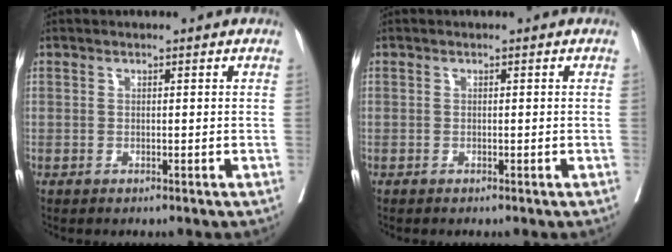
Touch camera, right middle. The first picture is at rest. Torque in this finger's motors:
{"motor_torque": [1.10, -0.94, -0.02, -0.21]}